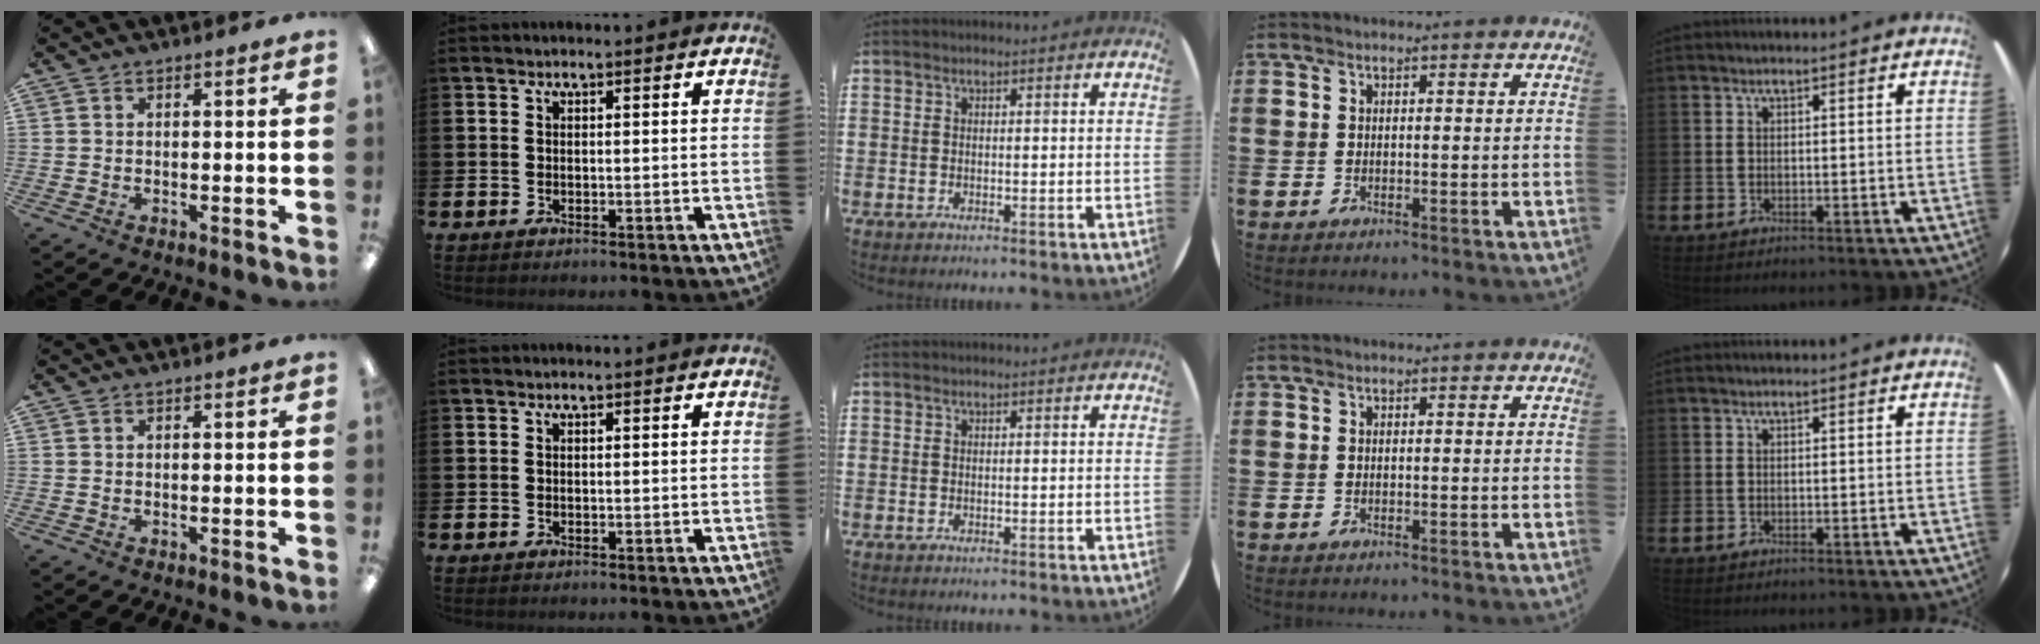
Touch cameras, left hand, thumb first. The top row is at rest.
{}